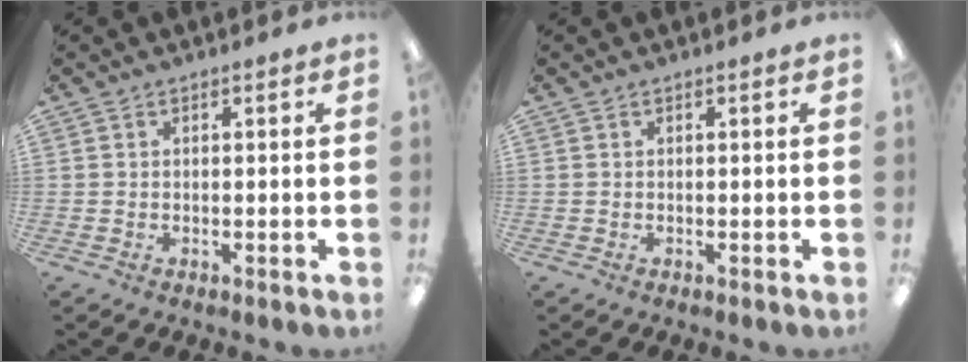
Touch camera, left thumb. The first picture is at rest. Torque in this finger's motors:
{"motor_torque": [0.00, 0.00, 0.00, 0.00, 0.00]}